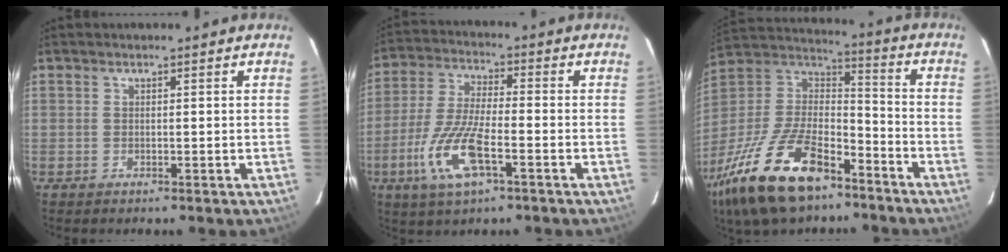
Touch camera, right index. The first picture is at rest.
{"total": 12.6, "force": [-5.3, 3.8, 10.8], "torque": [-0.235, -0.011, -0.103]}
{"total": 25.6, "force": [-16.1, 11.5, 16.2], "torque": [-0.343, -0.020, -0.277]}